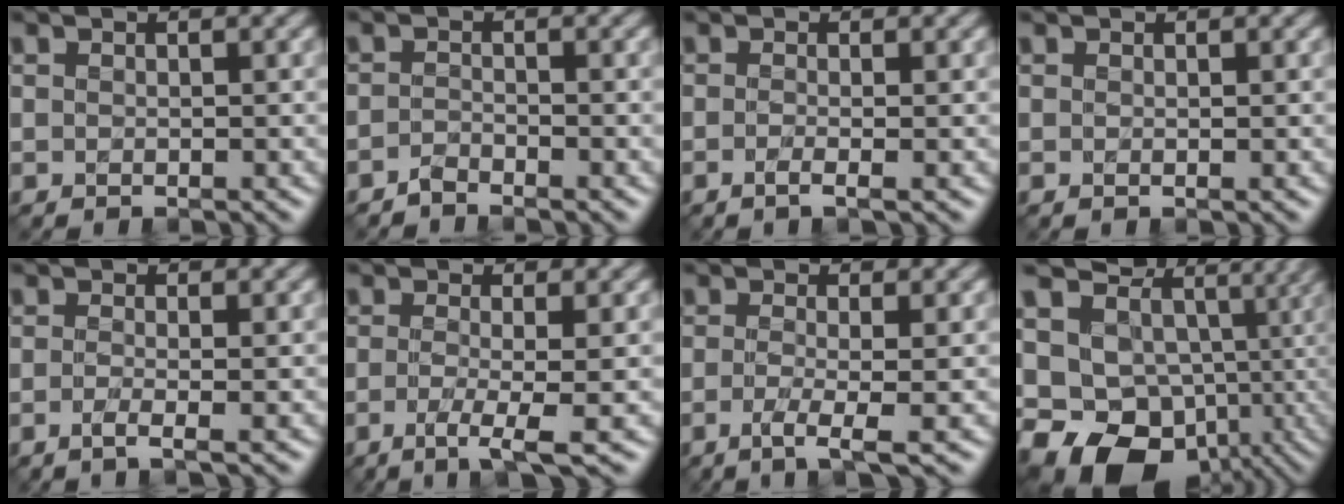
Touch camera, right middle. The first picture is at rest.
{"total": 1.1, "force": [-1.0, 0.2, 0.3], "torque": [-0.004, 0.003, -0.023]}
{"total": 1.4, "force": [-0.4, 0.4, 1.3], "torque": [-0.021, -0.008, -0.011]}
{"total": 0.0}
{"total": 1.8, "force": [-0.5, 0.6, 1.6], "torque": [-0.026, -0.008, -0.016]}
{"total": 3.7, "force": [-1.1, 0.8, 3.5], "torque": [-0.062, -0.010, -0.023]}
{"total": 3.2, "force": [-1.0, 0.7, 2.9], "torque": [-0.053, -0.009, -0.021]}
{"total": 14.8, "force": [-1.1, 12.8, 7.3], "torque": [-0.144, -0.027, -0.006]}